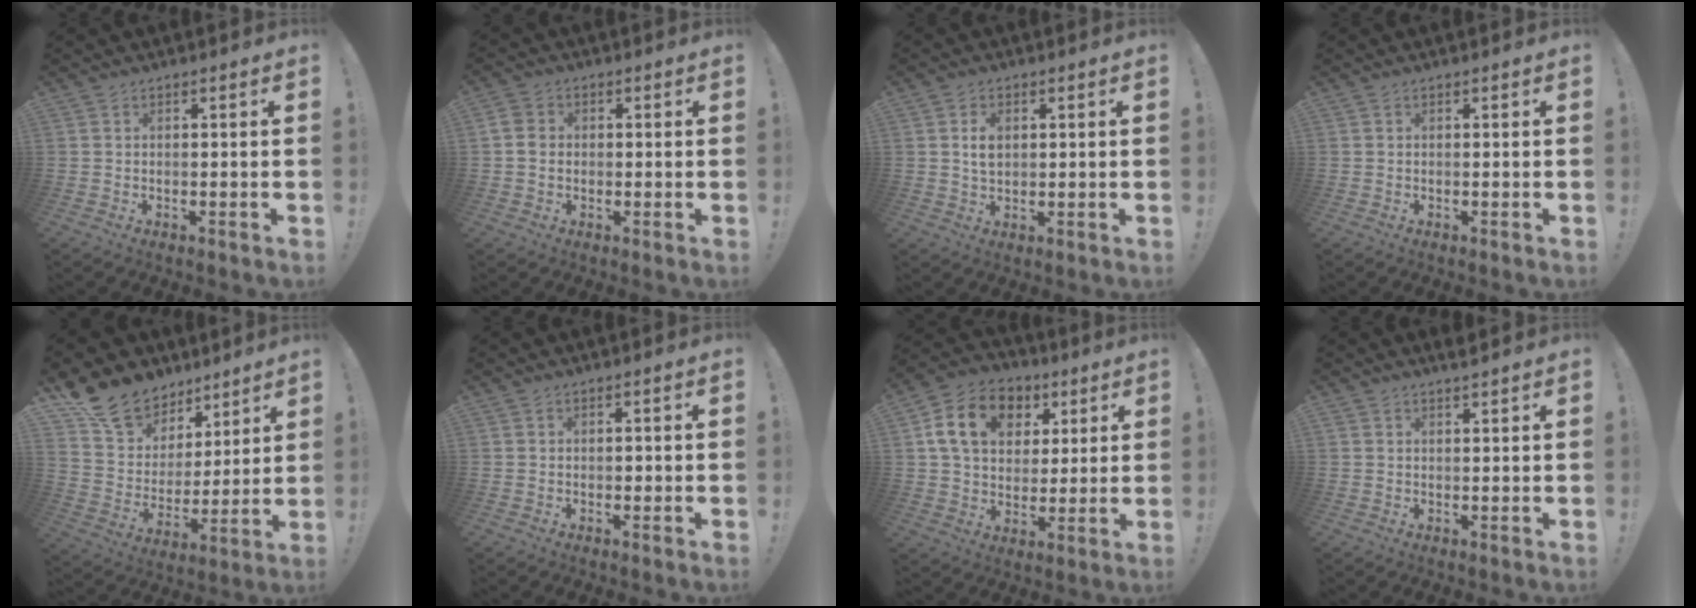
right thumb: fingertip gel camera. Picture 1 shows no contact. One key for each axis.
{"total": 5.1, "fx": 0.0, "fy": 4.5, "fz": 2.5, "tx": -0.053, "ty": 0.012, "tz": 0.004}
{"total": 4.4, "fx": 0.9, "fy": 3.0, "fz": 3.0, "tx": -0.042, "ty": 0.000, "tz": 0.013}
{"total": 0.0}
{"total": 15.1, "fx": 10.7, "fy": 9.8, "fz": 4.2, "tx": -0.074, "ty": -0.072, "tz": 0.210}
{"total": 0.7, "fx": -0.3, "fy": 0.6, "fz": 0.2, "tx": -0.001, "ty": 0.002, "tz": -0.005}
{"total": 16.1, "fx": 5.8, "fy": 12.1, "fz": 9.0, "tx": -0.139, "ty": -0.008, "tz": 0.111}
{"total": 1.8, "fx": 1.6, "fy": 0.0, "fz": 0.9, "tx": -0.010, "ty": -0.008, "tz": 0.027}